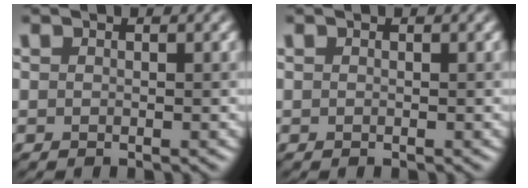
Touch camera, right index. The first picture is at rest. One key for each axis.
{"total": 0.0}